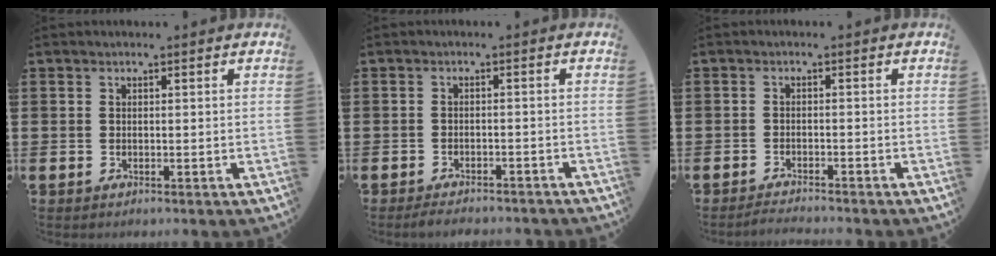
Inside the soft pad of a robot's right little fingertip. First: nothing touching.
{"total": 1.7, "force": [-1.7, 0.1, 0.4], "torque": [-0.010, 0.002, -0.034]}
{"total": 1.3, "force": [-1.3, -0.1, 0.2], "torque": [-0.005, 0.001, -0.026]}